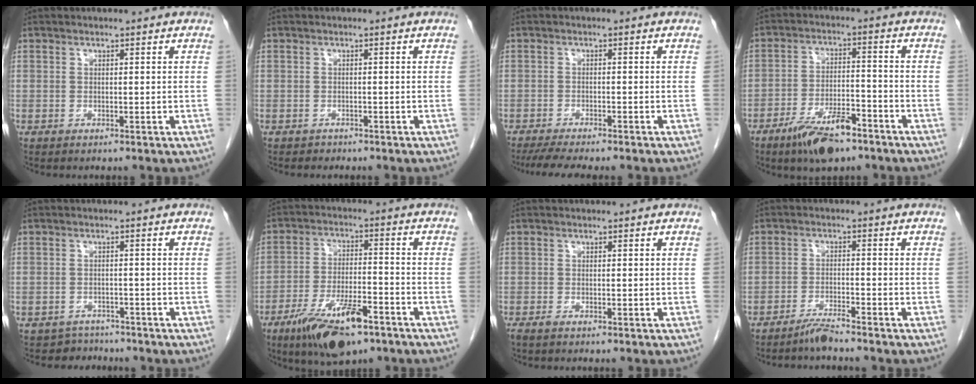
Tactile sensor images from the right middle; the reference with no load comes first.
{"total": 0.9, "force": [-0.7, 0.5, -0.1], "torque": [-0.010, 0.001, -0.013]}
{"total": 6.5, "force": [-5.5, 0.4, 3.4], "torque": [-0.049, -0.014, -0.086]}
{"total": 9.5, "force": [-6.5, 2.8, 6.2], "torque": [-0.114, -0.006, -0.113]}
{"total": 2.9, "force": [-2.5, 1.1, -1.1], "torque": [0.018, 0.002, -0.040]}
{"total": 12.5, "force": [-7.9, 3.3, 9.2], "torque": [-0.168, -0.014, -0.132]}
{"total": 0.7, "force": [-0.6, 0.0, 0.4], "torque": [-0.012, -0.002, -0.011]}
{"total": 2.9, "force": [-2.7, -0.5, 1.1], "torque": [-0.022, -0.010, -0.053]}